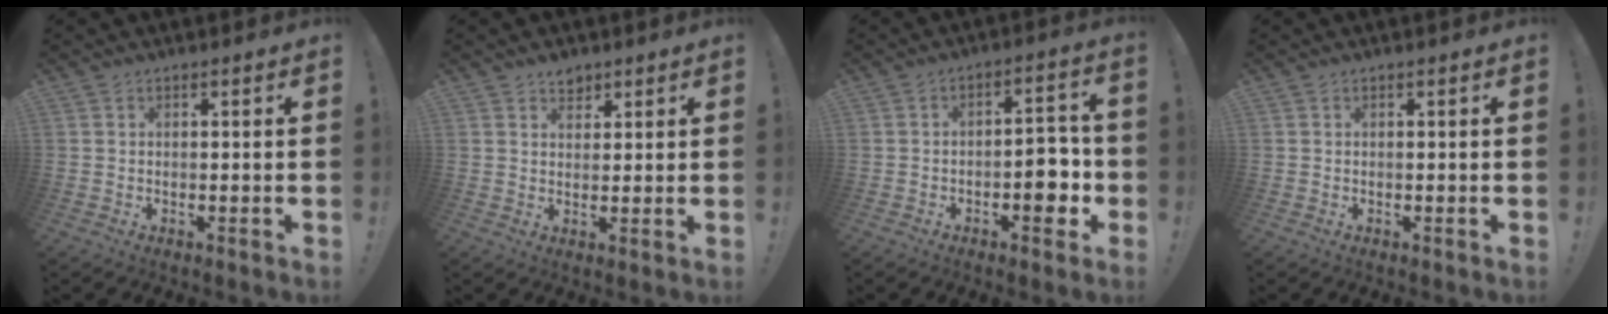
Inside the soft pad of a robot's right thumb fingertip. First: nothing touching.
{"total": 4.0, "force": [3.0, 2.6, 0.8], "torque": [0.005, -0.017, 0.052]}
{"total": 9.4, "force": [-2.9, 5.0, 7.4], "torque": [-0.083, 0.020, -0.046]}
{"total": 0.0}